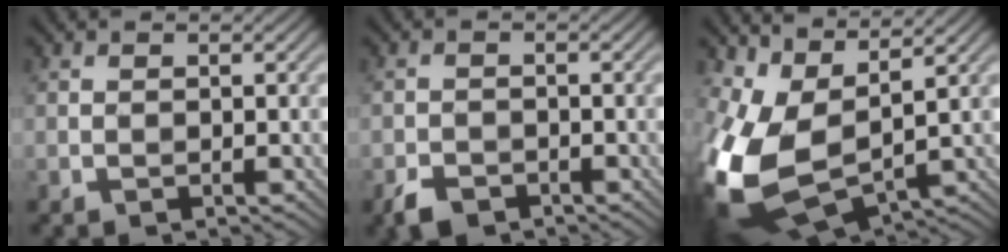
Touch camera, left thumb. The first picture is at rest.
{"total": 2.7, "force": [-2.0, 1.4, 1.2], "torque": [-0.025, -0.005, -0.045]}
{"total": 14.2, "force": [1.8, 8.0, 11.6], "torque": [-0.299, -0.025, 0.048]}